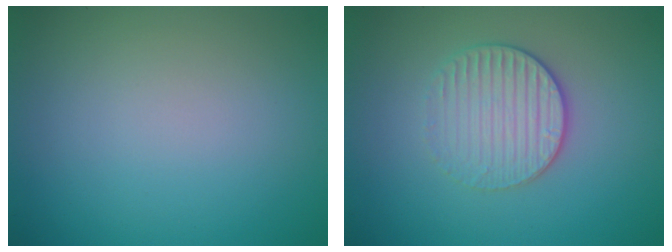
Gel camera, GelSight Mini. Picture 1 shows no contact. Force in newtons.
{"total": 3.1, "press": 2.8, "slide": 1.2}